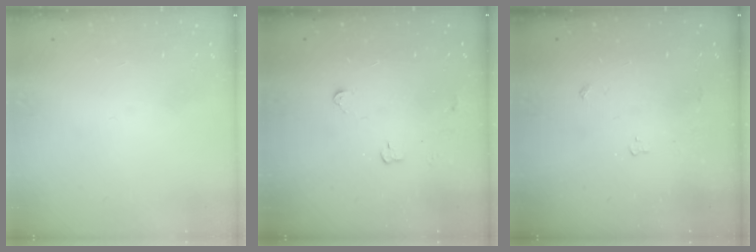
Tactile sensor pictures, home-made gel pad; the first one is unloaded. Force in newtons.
{"total": 2.9, "press": 2.9, "slide": 0.4}
{"total": 3.0, "press": 2.9, "slide": 0.5}